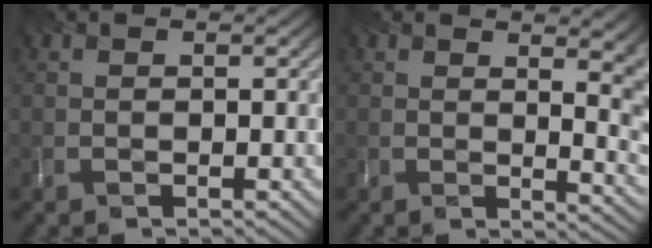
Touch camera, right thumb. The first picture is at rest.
{"total": 10.8, "force": [2.9, 4.5, 9.4], "torque": [-0.098, 0.023, 0.036]}